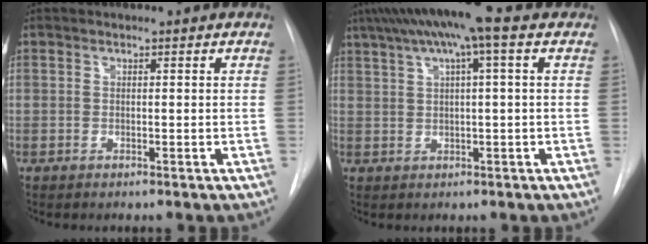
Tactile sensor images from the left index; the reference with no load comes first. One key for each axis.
{"total": 10.0, "fx": 5.4, "fy": 0.2, "fz": 8.4, "tx": -0.146, "ty": 0.038, "tz": 0.086}